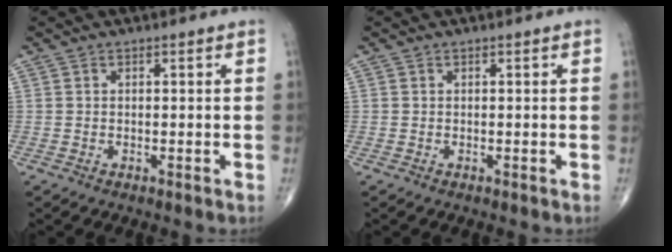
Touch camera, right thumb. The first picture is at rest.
{"total": 0.0}